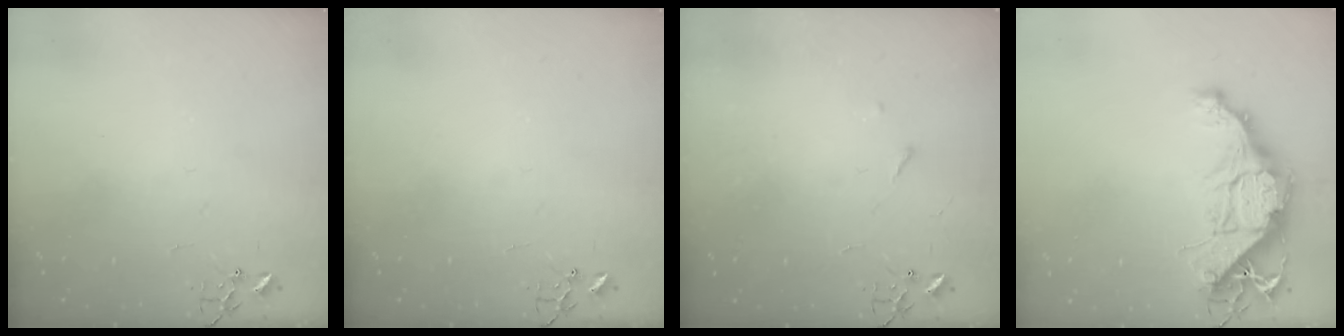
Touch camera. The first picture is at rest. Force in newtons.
{"total": 0.0}
{"total": 2.9, "press": 2.8, "slide": 0.5}
{"total": 13.4, "press": 13.4, "slide": 1.1}